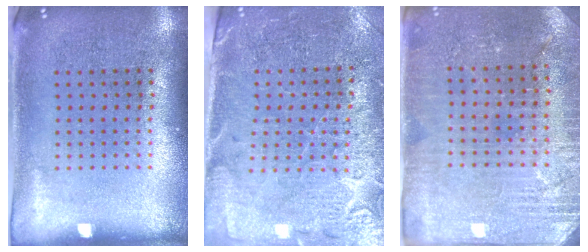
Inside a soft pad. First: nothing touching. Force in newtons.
{"total": 3.2, "press": 3.0, "slide": 0.9}
{"total": 3.0, "press": 2.9, "slide": 0.5}